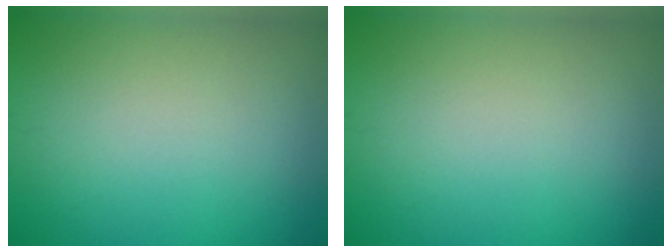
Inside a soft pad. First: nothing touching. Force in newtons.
{"total": 0.0}